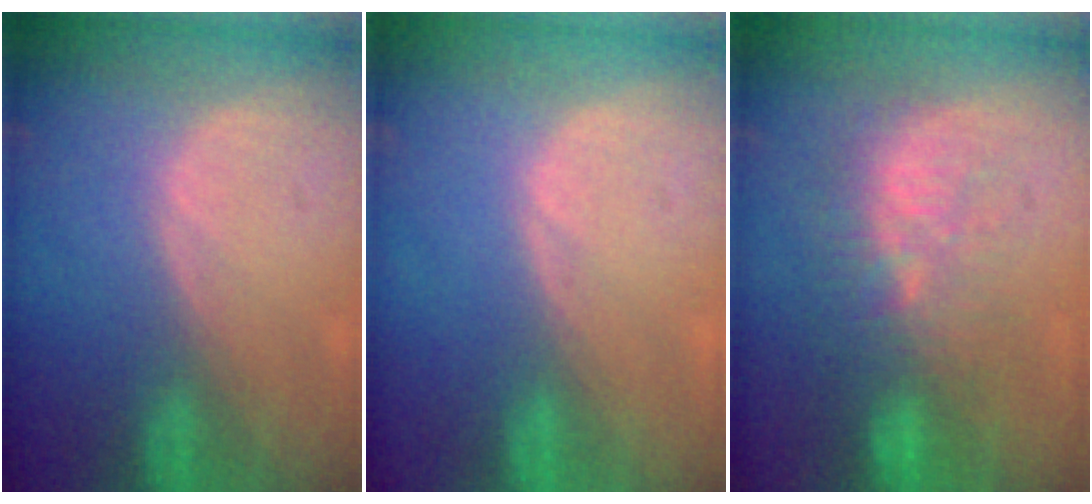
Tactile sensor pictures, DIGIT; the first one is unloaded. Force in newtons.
{"total": 0.0}
{"total": 9.5, "press": 9.1, "slide": 2.7}